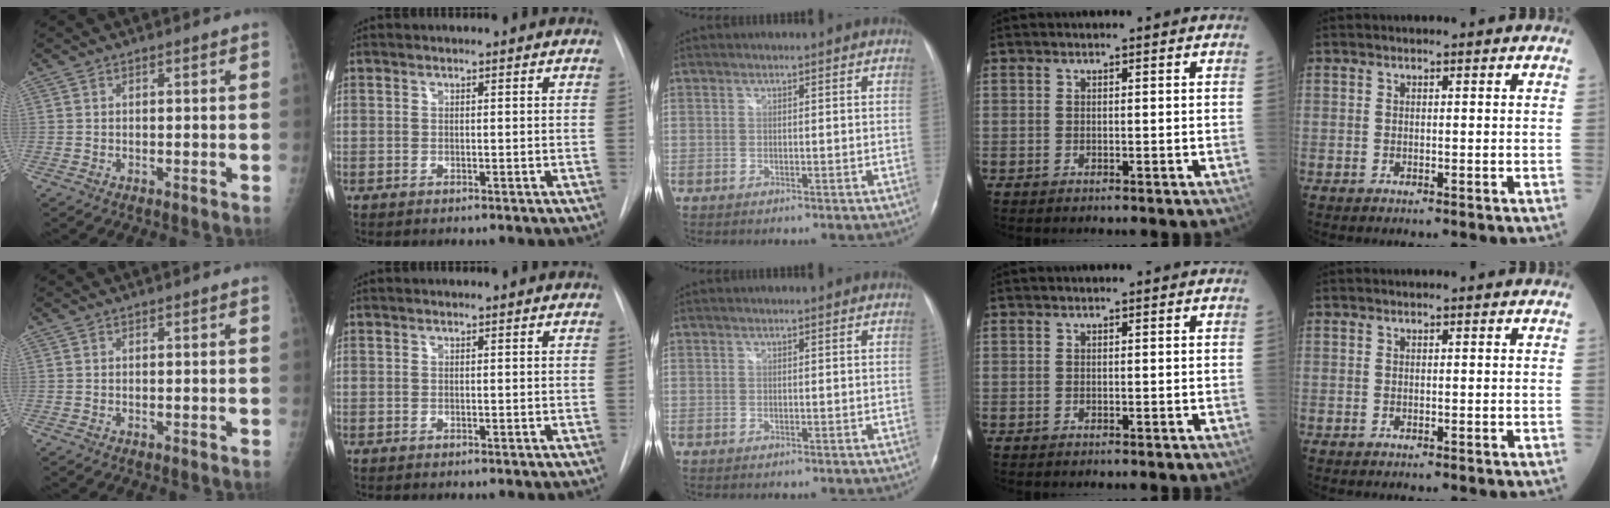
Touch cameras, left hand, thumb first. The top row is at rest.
{}